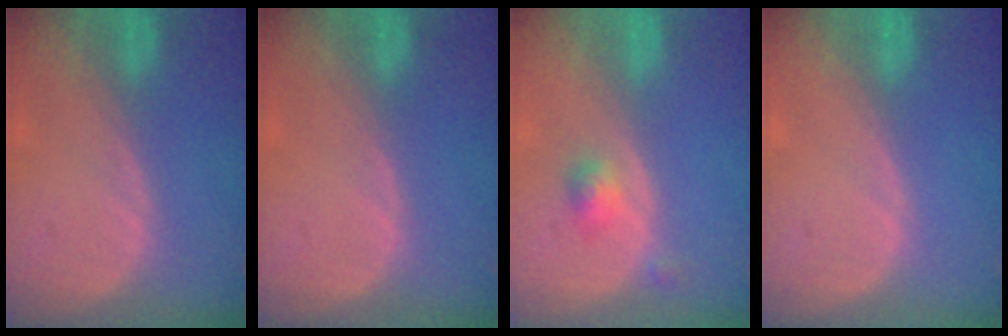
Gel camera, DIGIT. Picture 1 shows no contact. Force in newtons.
{"total": 0.0}
{"total": 2.4, "press": 2.1, "slide": 1.1}
{"total": 0.0}